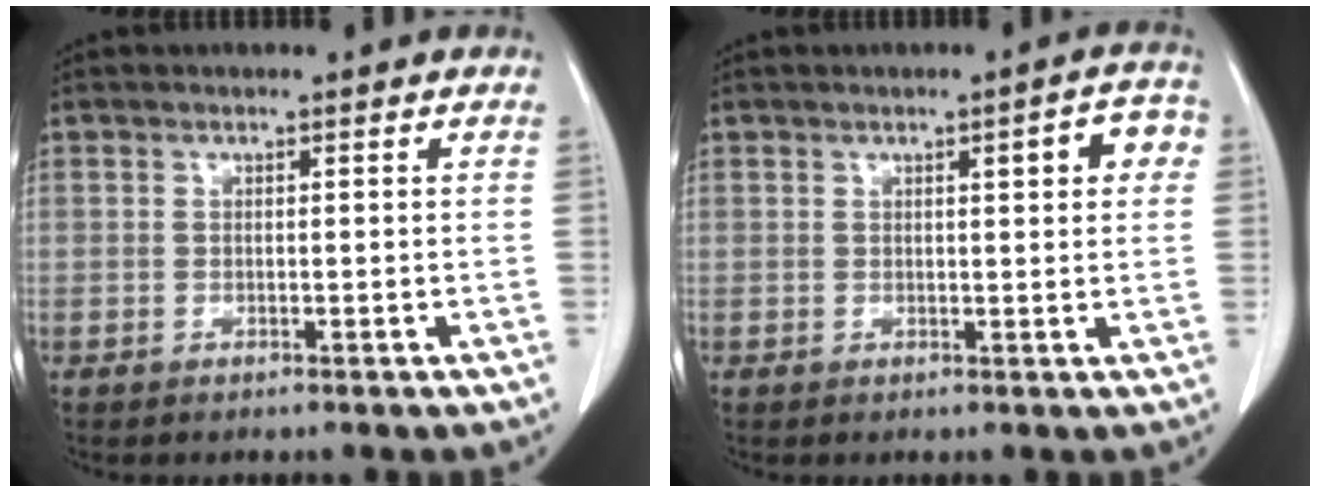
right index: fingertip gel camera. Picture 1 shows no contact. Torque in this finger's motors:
{"motor_torque": [0.36, 0.36, 0.10, 0.01]}